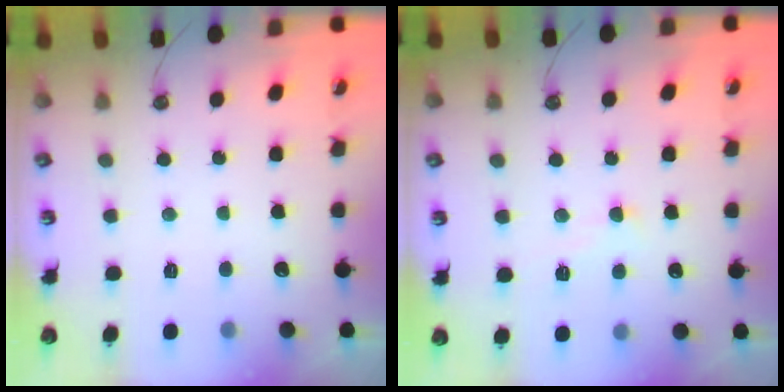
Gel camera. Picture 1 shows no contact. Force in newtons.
{"total": 1.6, "press": 1.5, "slide": 0.6}